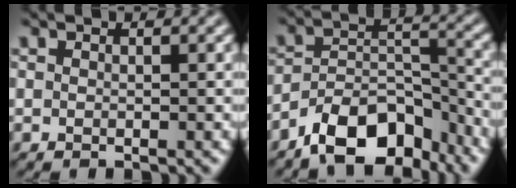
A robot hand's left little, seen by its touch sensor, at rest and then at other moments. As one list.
[{"total": 9.2, "force": [-6.8, 4.2, 4.6], "torque": [-0.073, 0.003, -0.123]}]